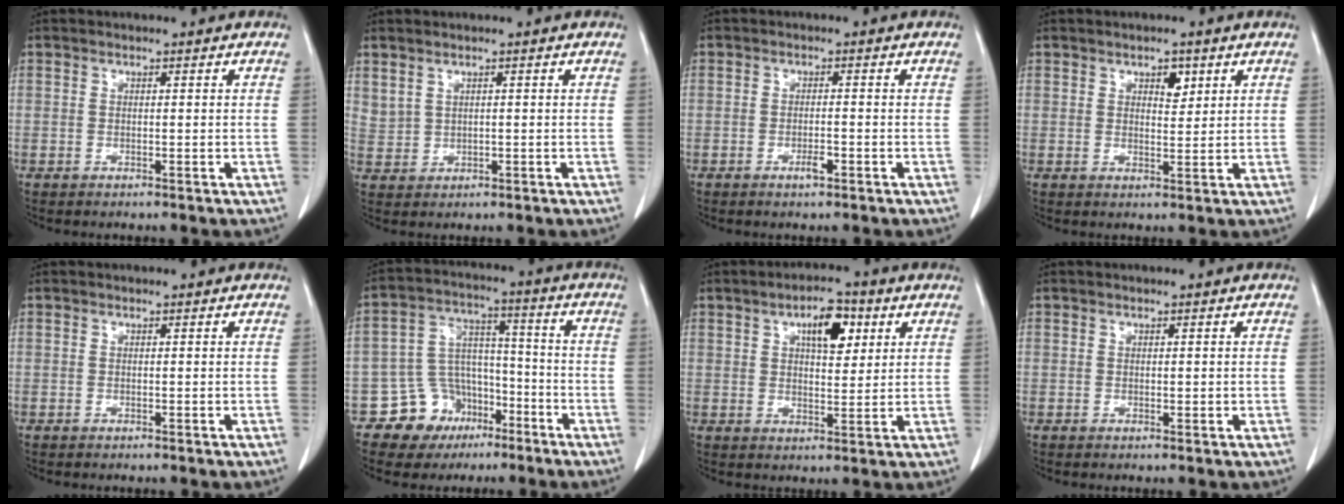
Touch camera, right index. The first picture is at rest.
{"total": 2.0, "force": [1.5, 1.1, 0.7], "torque": [-0.017, -0.002, 0.037]}
{"total": 1.9, "force": [-1.0, 0.3, 1.6], "torque": [-0.029, -0.001, -0.016]}
{"total": 2.8, "force": [1.5, 1.3, 1.9], "torque": [-0.027, -0.003, 0.024]}
{"total": 0.0}
{"total": 9.9, "force": [-5.7, 7.9, 1.9], "torque": [-0.029, 0.047, -0.084]}
{"total": 7.1, "force": [3.0, 2.9, 5.7], "torque": [-0.091, 0.009, 0.047]}
{"total": 0.8, "force": [0.1, 0.3, 0.7], "torque": [-0.010, -0.002, 0.004]}